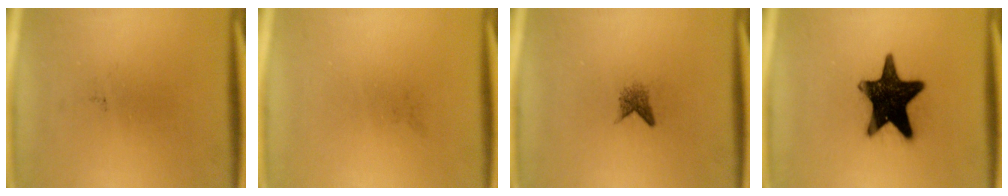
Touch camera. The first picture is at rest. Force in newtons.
{"total": 0.0}
{"total": 1.6}
{"total": 17.9}